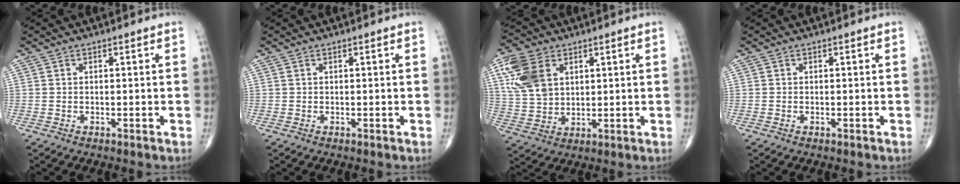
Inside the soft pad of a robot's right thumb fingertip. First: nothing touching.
{"total": 0.0}
{"total": 11.3, "force": [4.3, 7.6, 7.1], "torque": [-0.139, -0.006, 0.090]}
{"total": 0.0}